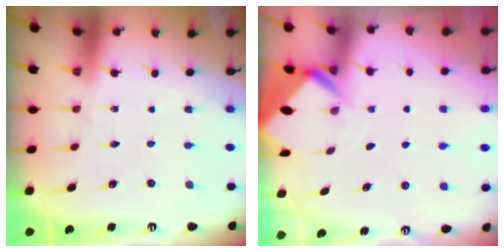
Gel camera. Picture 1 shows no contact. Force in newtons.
{"total": 3.1, "press": 3.1, "slide": 0.1}